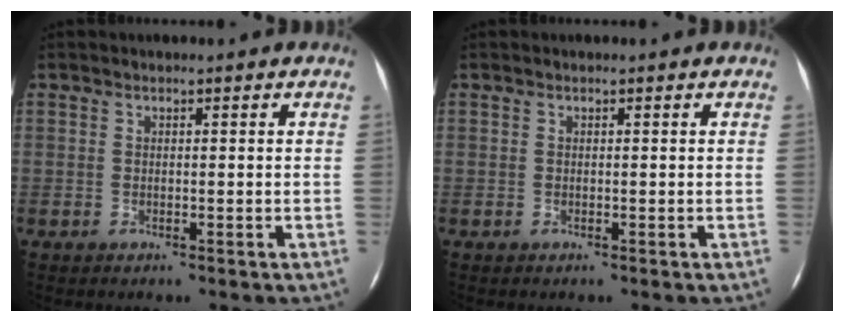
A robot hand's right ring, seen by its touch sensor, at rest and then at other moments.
{"total": 0.0}